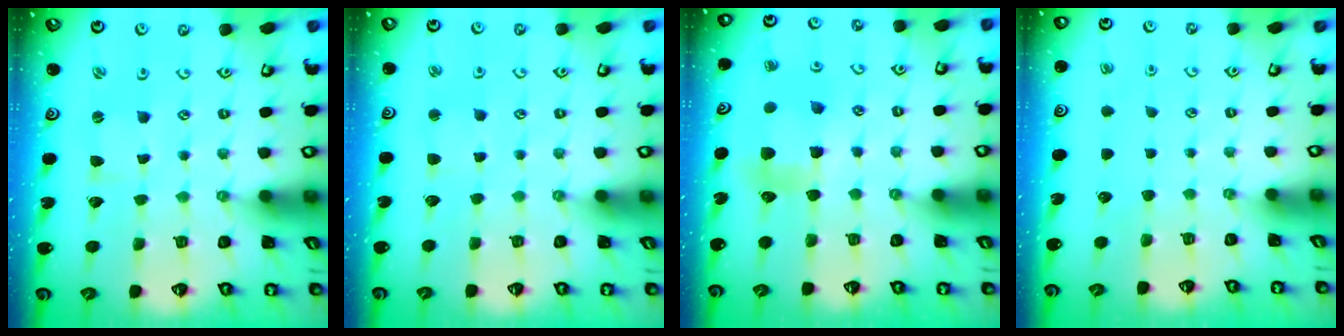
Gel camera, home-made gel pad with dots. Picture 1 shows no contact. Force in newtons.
{"total": 2.6, "press": 2.6, "slide": 0.4}
{"total": 7.0, "press": 7.0, "slide": 0.6}
{"total": 0.0}